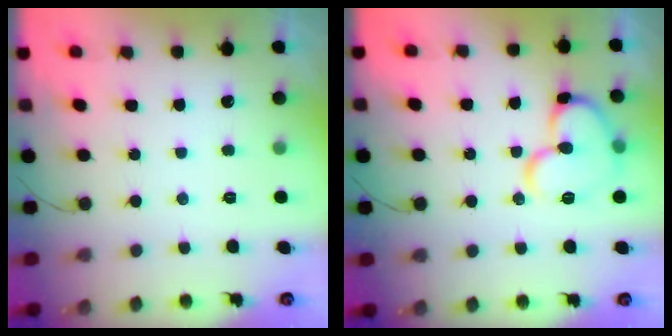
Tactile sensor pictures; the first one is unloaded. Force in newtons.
{"total": 14.1, "press": 13.9, "slide": 2.0}